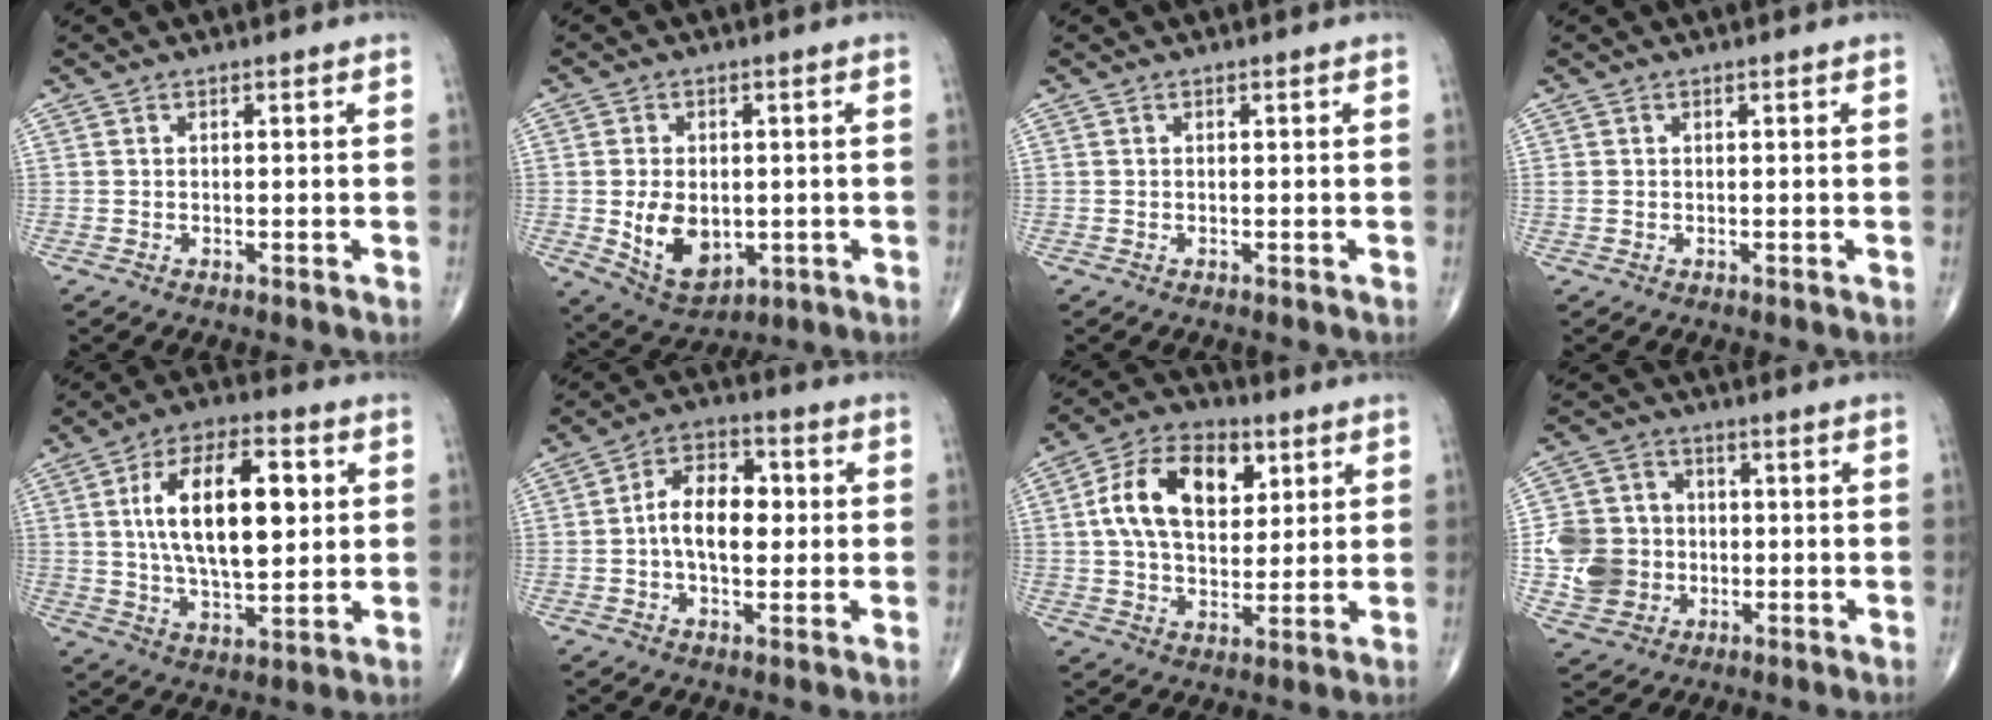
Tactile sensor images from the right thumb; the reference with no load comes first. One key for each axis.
{"total": 10.4, "fx": -1.3, "fy": 6.9, "fz": 7.7, "tx": -0.109, "ty": -0.008, "tz": -0.002}
{"total": 0.0}
{"total": 0.6, "fx": 0.1, "fy": 0.6, "fz": 0.3, "tx": -0.006, "ty": 0.002, "tz": 0.002}
{"total": 18.4, "fx": 3.4, "fy": 8.7, "fz": 15.8, "tx": -0.249, "ty": 0.000, "tz": 0.057}
{"total": 10.4, "fx": 0.1, "fy": 6.2, "fz": 8.3, "tx": -0.122, "ty": 0.022, "tz": -0.009}
{"total": 15.9, "fx": 4.4, "fy": 10.1, "fz": 11.4, "tx": -0.174, "ty": 0.002, "tz": 0.074}
{"total": 11.7, "fx": -1.3, "fy": 10.6, "fz": 4.8, "tx": -0.067, "ty": 0.013, "tz": -0.025}